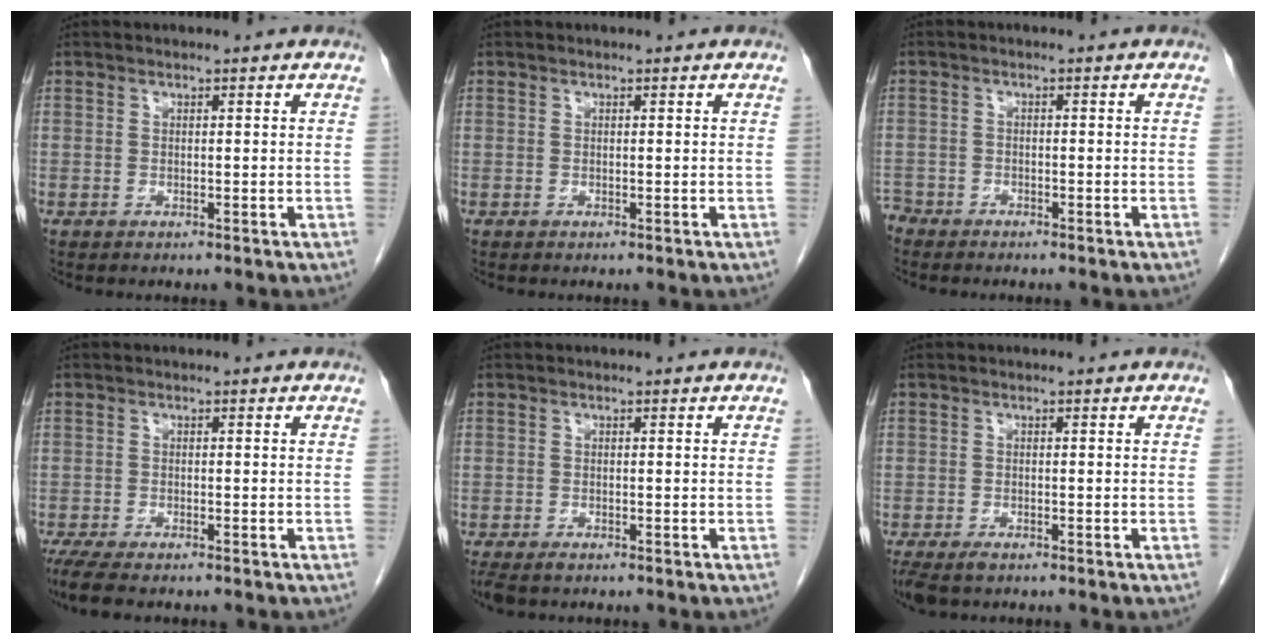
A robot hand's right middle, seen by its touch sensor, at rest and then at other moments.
{"total": 0.0}
{"total": 3.5, "force": [-3.2, 1.4, 0.4], "torque": [-0.005, -0.003, -0.057]}
{"total": 5.9, "force": [-4.7, 1.3, 3.3], "torque": [-0.061, -0.017, -0.073]}
{"total": 2.8, "force": [-2.1, 1.1, 1.5], "torque": [-0.032, -0.009, -0.035]}
{"total": 3.8, "force": [-2.8, 1.5, 2.1], "torque": [-0.043, -0.011, -0.047]}